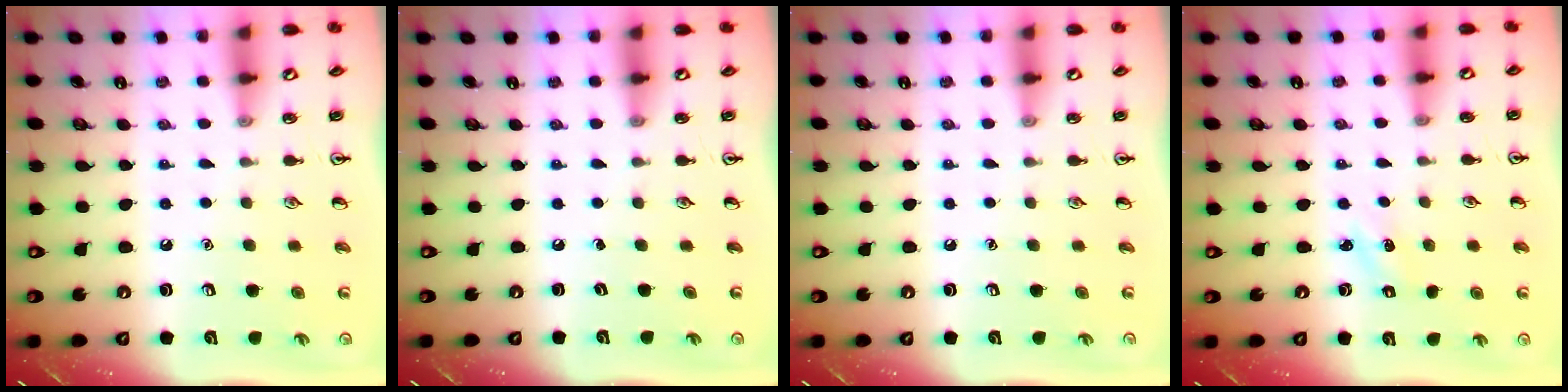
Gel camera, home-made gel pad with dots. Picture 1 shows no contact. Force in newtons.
{"total": 0.0}
{"total": 0.0}
{"total": 1.3, "press": 1.2, "slide": 0.4}